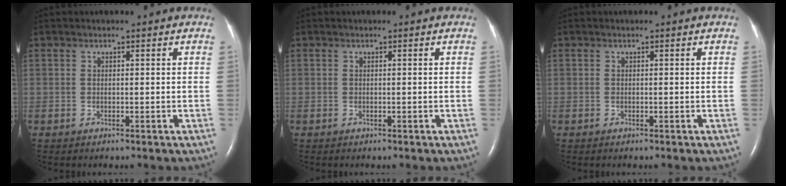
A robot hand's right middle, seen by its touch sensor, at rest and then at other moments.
{"total": 0.0}
{"total": 0.0}